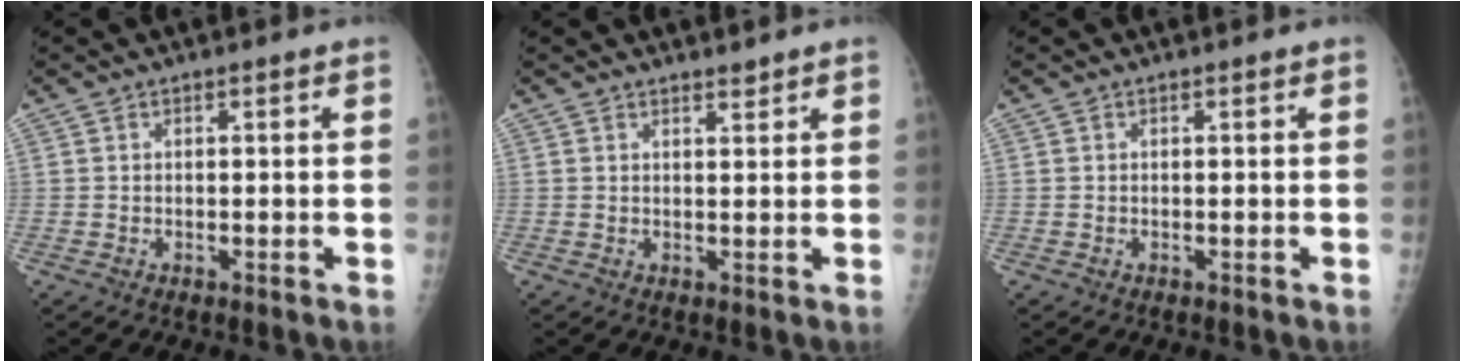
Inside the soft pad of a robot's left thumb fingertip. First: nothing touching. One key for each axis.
{"total": 1.4, "fx": 1.3, "fy": 0.3, "fz": 0.4, "tx": 0.001, "ty": -0.011, "tz": 0.020}
{"total": 0.0}